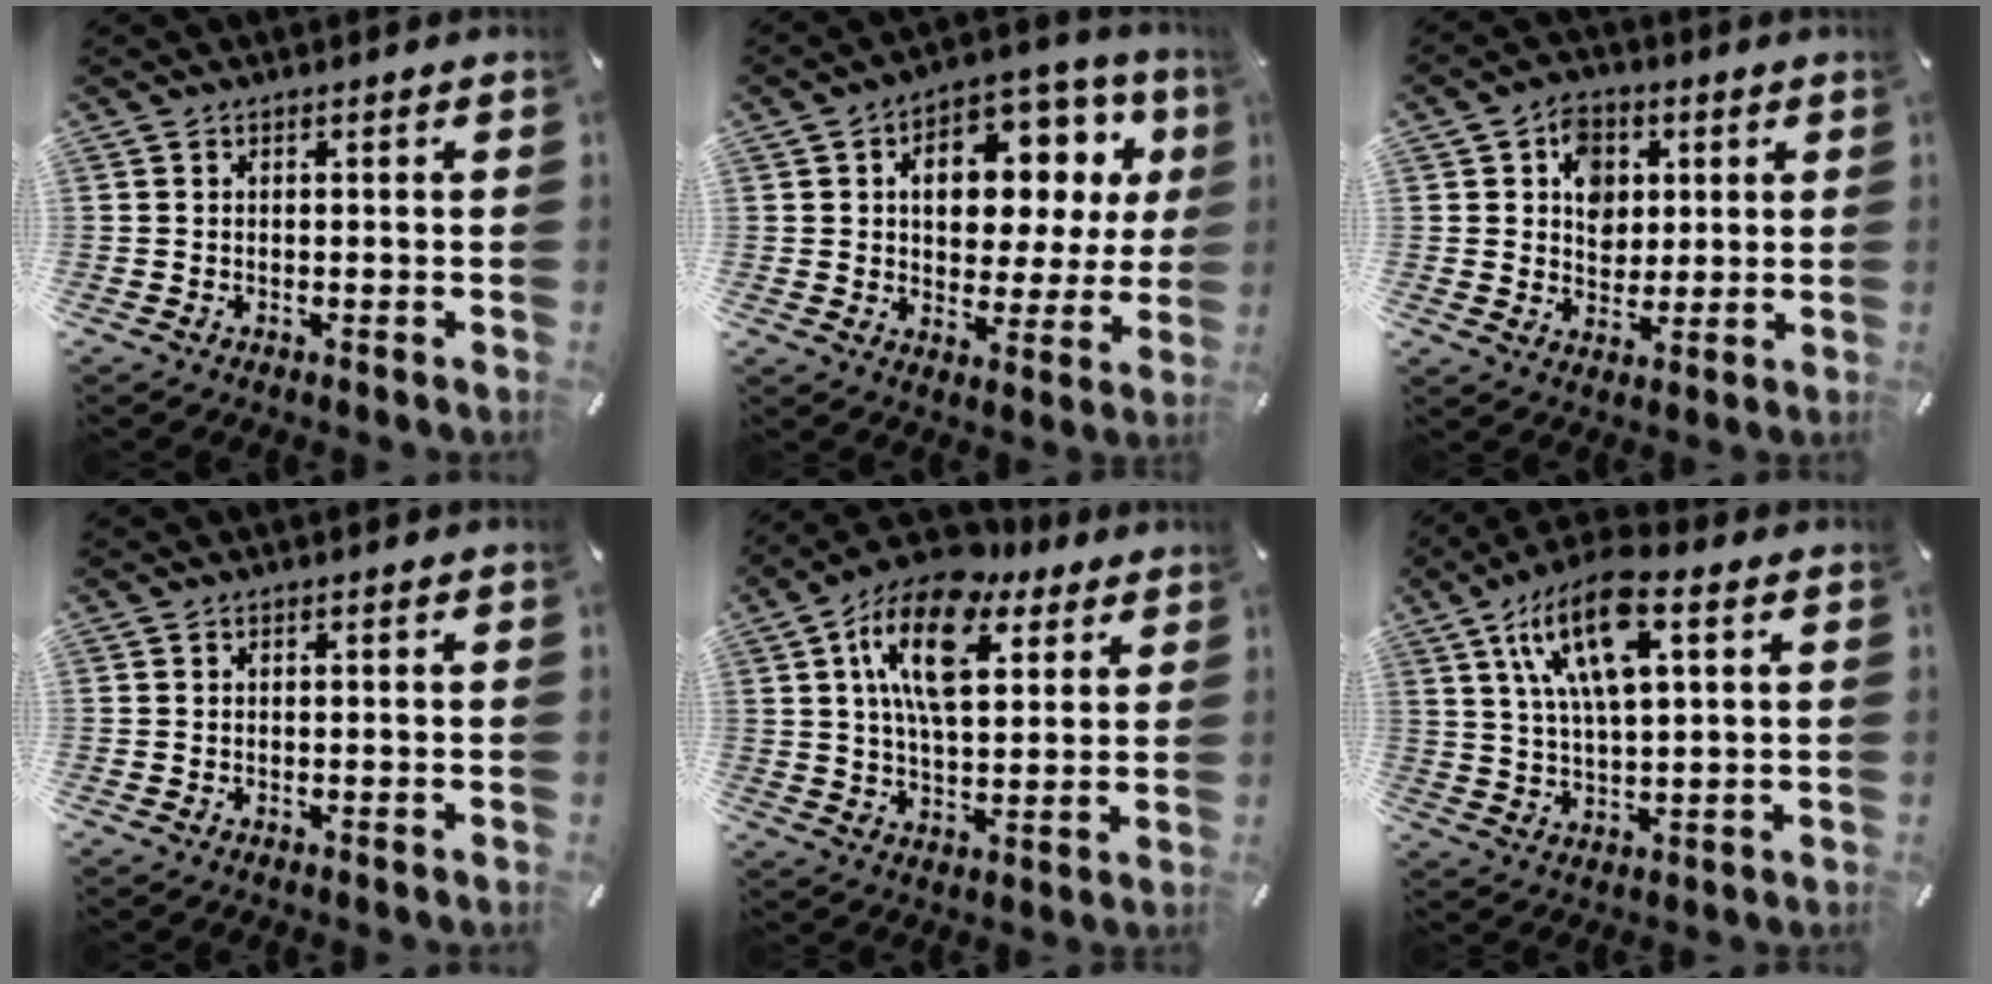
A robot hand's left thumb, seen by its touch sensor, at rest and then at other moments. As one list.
[{"total": 14.7, "force": [4.6, 9.7, 10.1], "torque": [-0.142, -0.025, 0.078]}, {"total": 8.4, "force": [2.1, 7.3, 3.7], "torque": [-0.044, 0.002, 0.034]}, {"total": 0.0}, {"total": 17.3, "force": [8.0, 9.1, 12.3], "torque": [-0.224, -0.018, 0.135]}, {"total": 14.6, "force": [6.6, 5.6, 11.8], "torque": [-0.244, -0.005, 0.112]}]